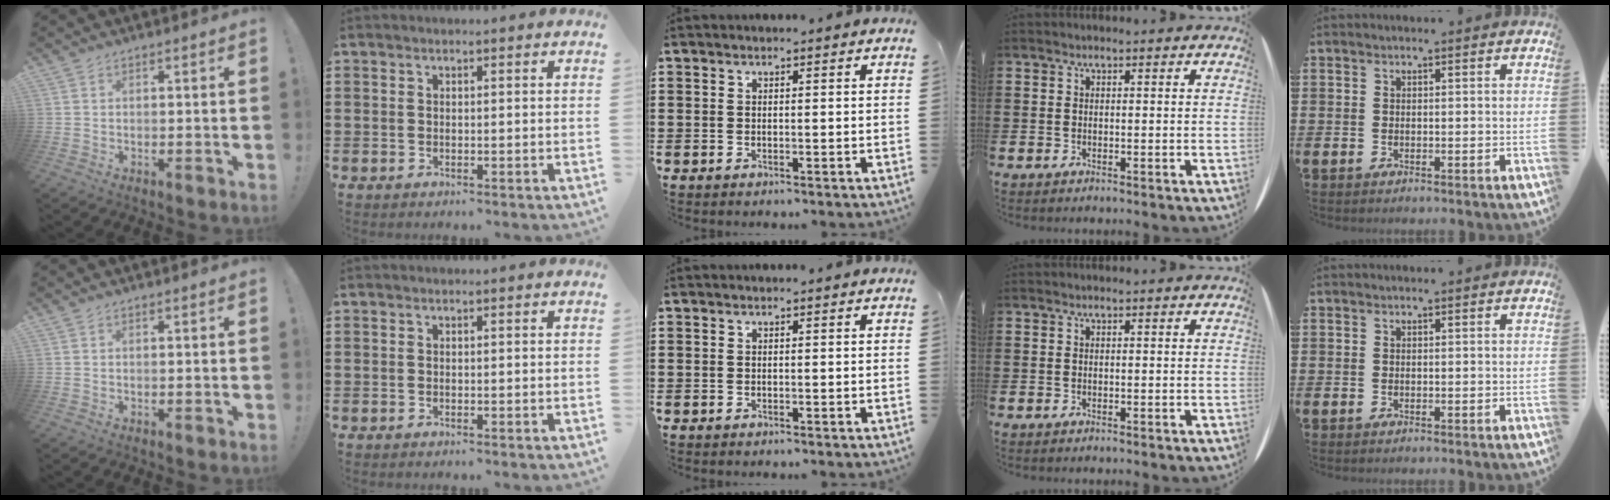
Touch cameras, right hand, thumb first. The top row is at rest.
{}